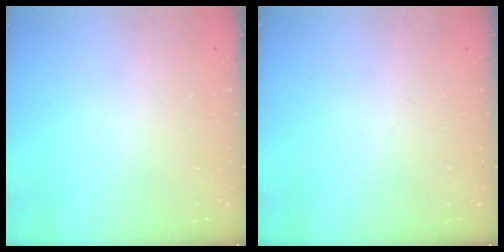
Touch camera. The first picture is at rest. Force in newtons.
{"total": 0.0}